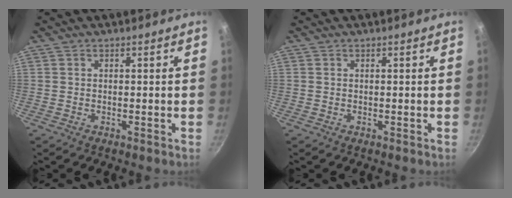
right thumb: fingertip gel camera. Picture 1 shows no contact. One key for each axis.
{"total": 0.0}